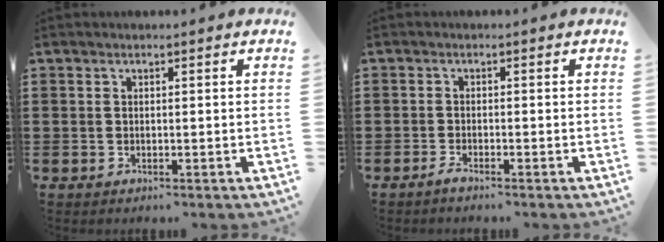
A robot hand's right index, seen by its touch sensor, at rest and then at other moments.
{"total": 1.3, "force": [-1.1, -0.1, 0.6], "torque": [-0.019, -0.010, -0.021]}